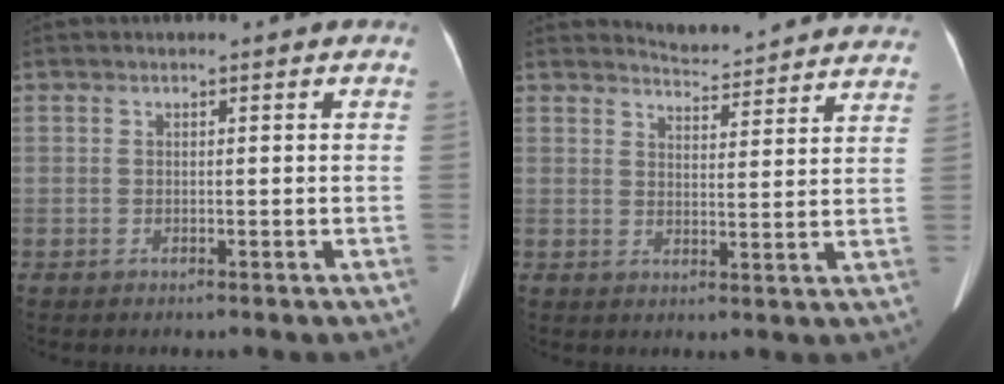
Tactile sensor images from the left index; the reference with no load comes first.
{"total": 13.9, "force": [13.7, 1.2, 2.1], "torque": [-0.016, -0.039, 0.149]}